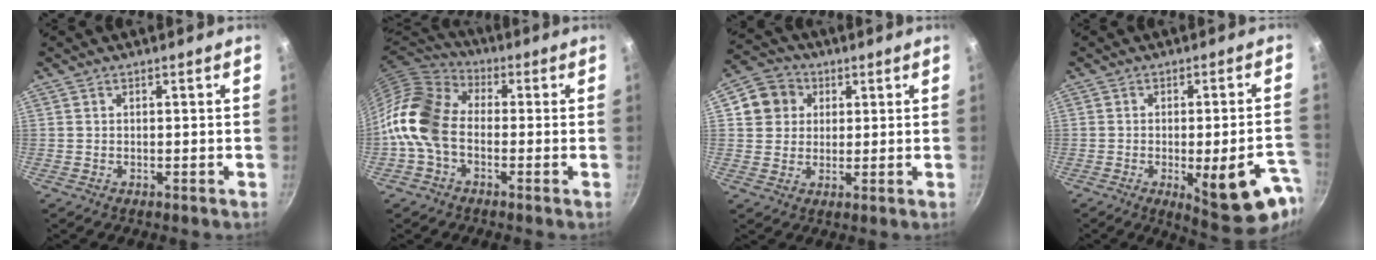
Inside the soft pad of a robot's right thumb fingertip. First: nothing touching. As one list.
[{"total": 13.0, "force": [-2.8, 9.0, 8.9], "torque": [-0.155, 0.038, -0.082]}, {"total": 7.8, "force": [2.5, 7.0, 2.5], "torque": [-0.006, 0.010, 0.035]}, {"total": 16.4, "force": [-5.8, 4.8, 14.6], "torque": [-0.155, 0.005, -0.065]}]